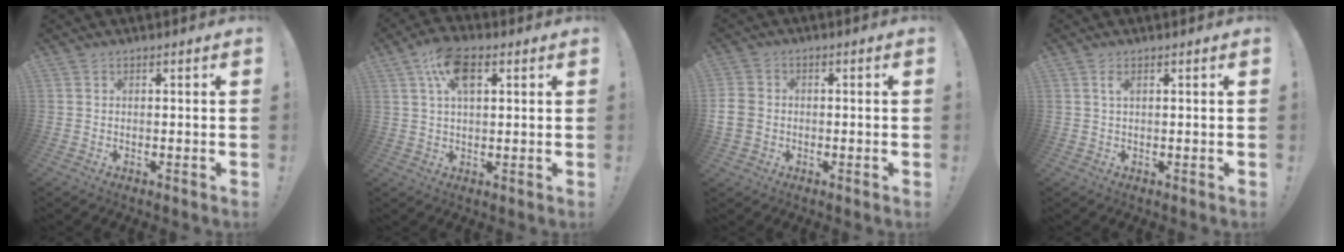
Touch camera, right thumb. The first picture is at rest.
{"total": 9.9, "force": [3.9, 5.1, 7.6], "torque": [-0.124, 0.000, 0.070]}
{"total": 5.7, "force": [-0.9, 4.9, 2.8], "torque": [-0.059, 0.006, -0.013]}
{"total": 1.6, "force": [0.7, 0.6, 1.4], "torque": [-0.024, 0.000, 0.011]}